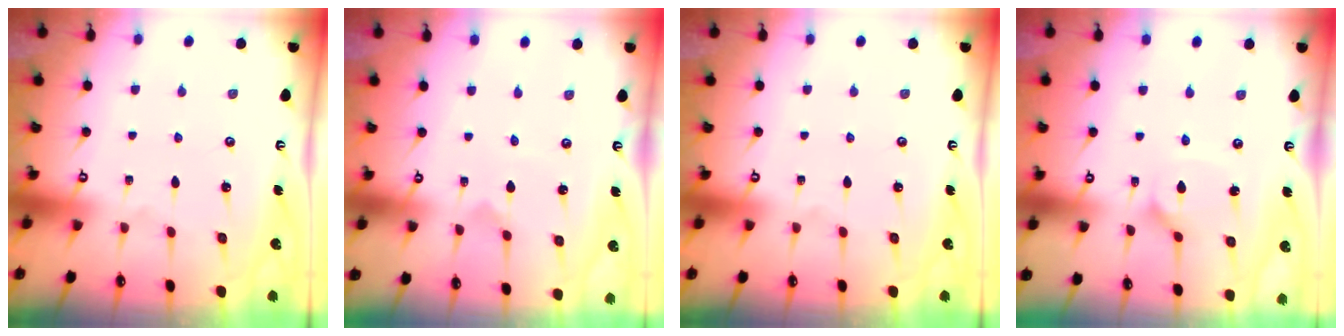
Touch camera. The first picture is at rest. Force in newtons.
{"total": 0.0}
{"total": 0.0}
{"total": 2.8, "press": 2.8, "slide": 0.3}